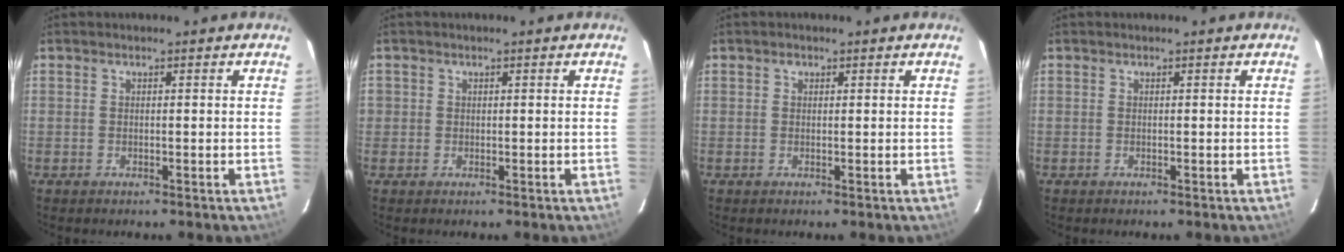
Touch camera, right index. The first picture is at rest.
{"total": 1.0, "force": [0.0, 1.0, 0.0], "torque": [0.001, 0.004, -0.001]}
{"total": 0.6, "force": [0.3, 0.5, 0.1], "torque": [-0.001, 0.004, 0.003]}
{"total": 0.0}